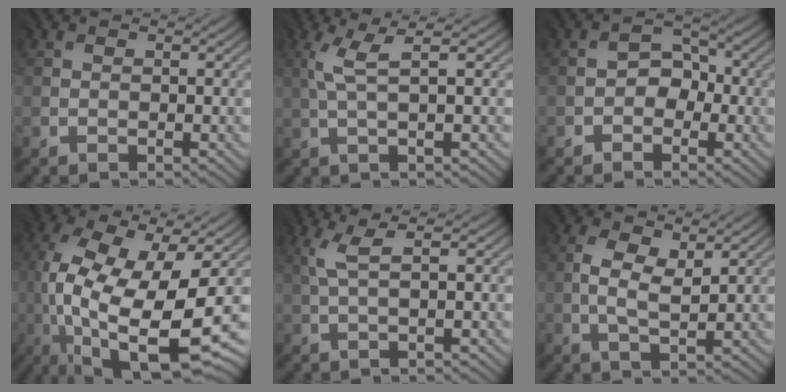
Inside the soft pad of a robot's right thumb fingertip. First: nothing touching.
{"total": 3.2, "force": [0.9, 0.1, 3.1], "torque": [-0.064, 0.009, 0.020]}
{"total": 3.5, "force": [-1.2, 2.6, 1.9], "torque": [-0.017, 0.005, -0.025]}
{"total": 16.7, "force": [-2.9, 6.9, 15.0], "torque": [-0.305, -0.024, -0.034]}
{"total": 2.6, "force": [0.9, 0.0, 2.4], "torque": [-0.048, 0.008, 0.021]}
{"total": 4.2, "force": [1.1, 1.9, 3.6], "torque": [-0.083, 0.001, 0.025]}